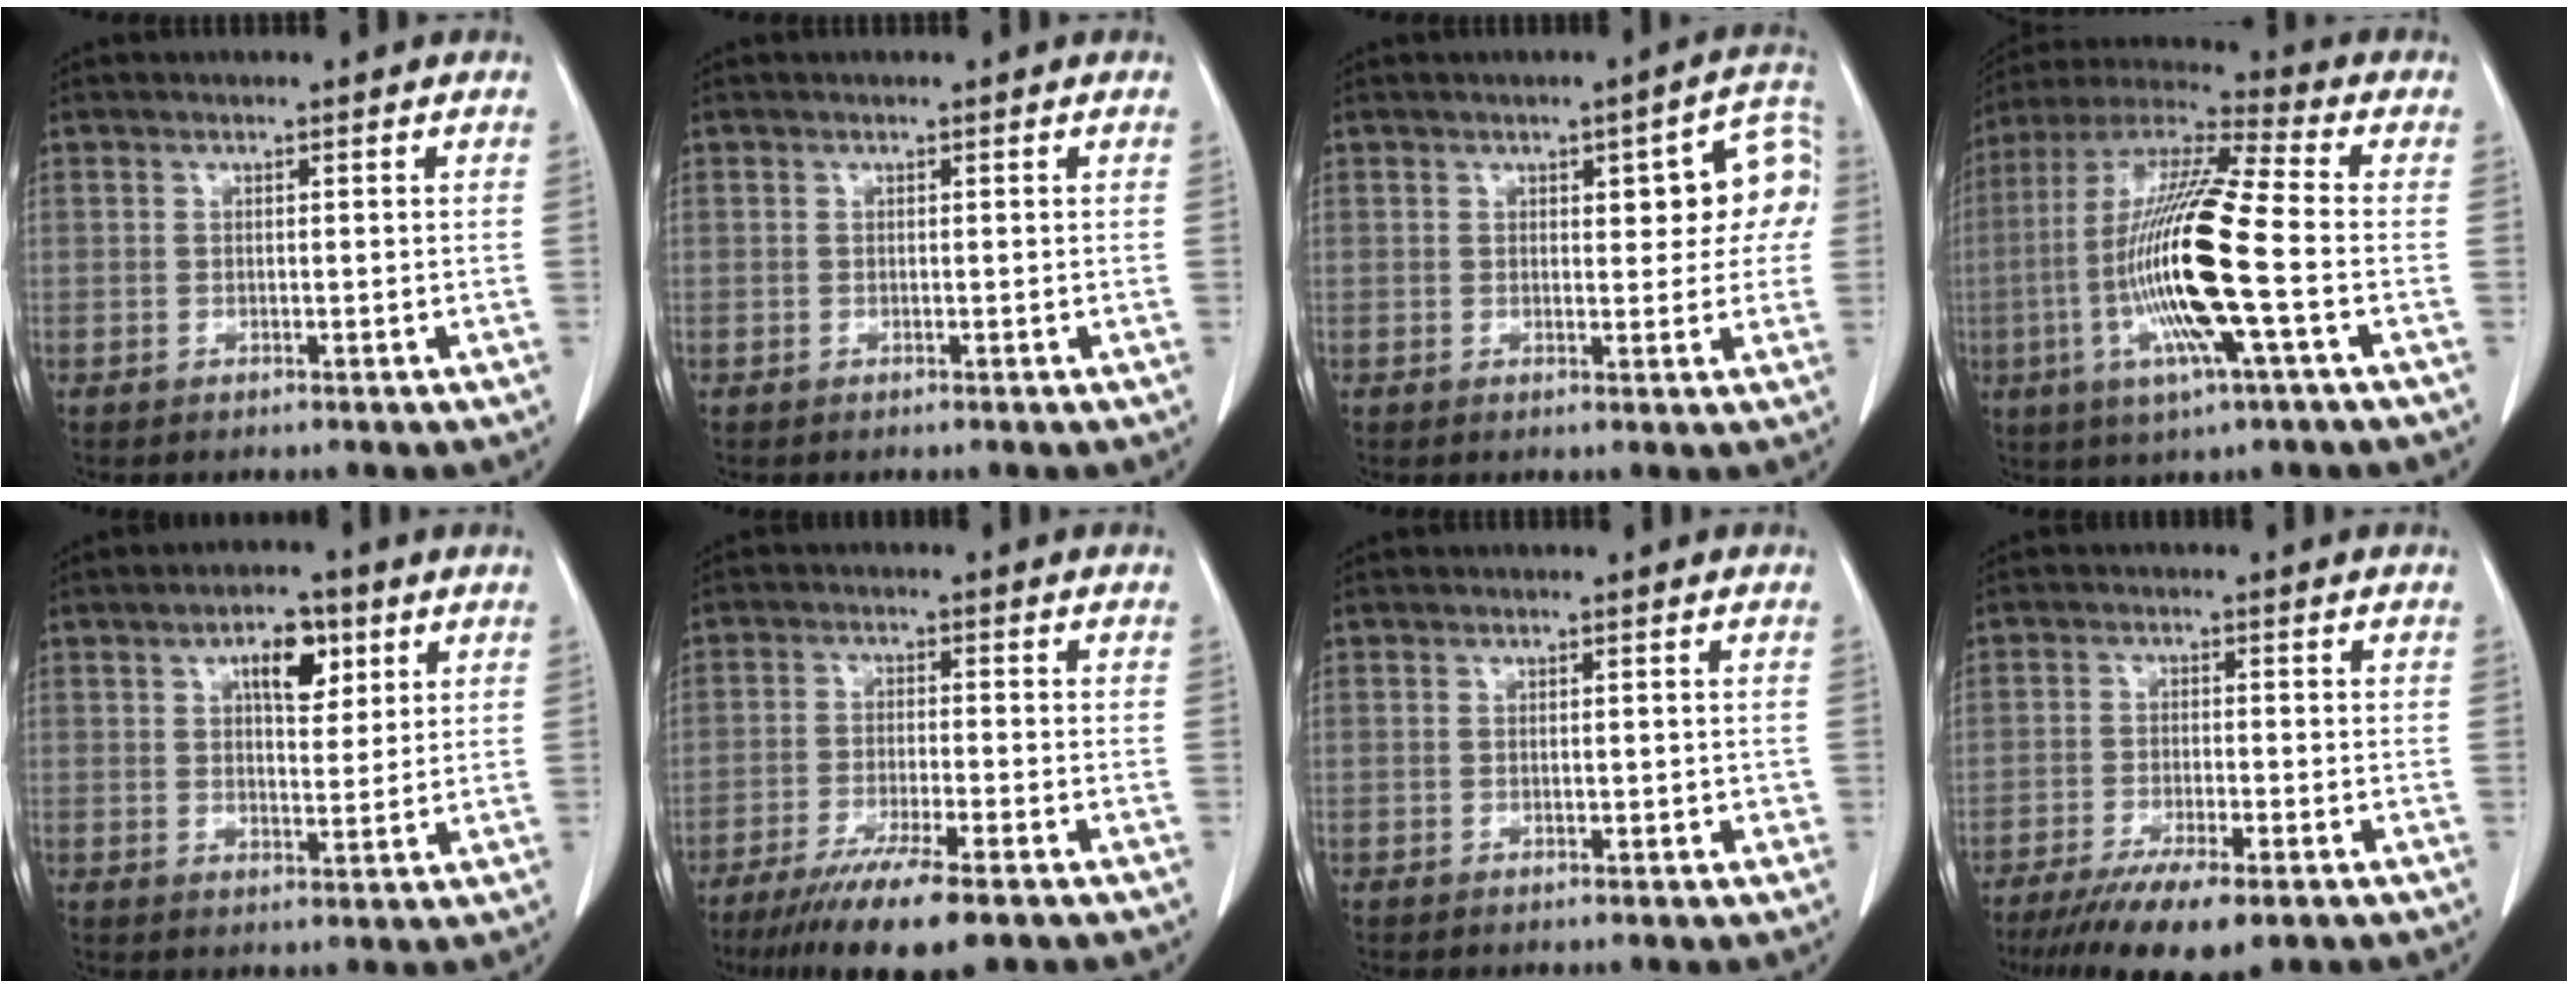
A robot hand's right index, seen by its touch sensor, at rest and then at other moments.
{"total": 0.0}
{"total": 8.3, "force": [1.9, 3.0, 7.5], "torque": [-0.079, 0.027, 0.019]}
{"total": 18.1, "force": [-3.7, 1.0, 17.7], "torque": [-0.363, -0.009, -0.078]}
{"total": 6.3, "force": [2.8, 2.8, 4.9], "torque": [-0.079, 0.008, 0.044]}
{"total": 10.7, "force": [-7.6, 0.9, 7.5], "torque": [-0.121, -0.025, -0.119]}
{"total": 1.1, "force": [-0.2, 0.8, 0.7], "torque": [-0.007, 0.008, 0.000]}
{"total": 9.4, "force": [-6.5, 2.0, 6.5], "torque": [-0.104, -0.019, -0.102]}